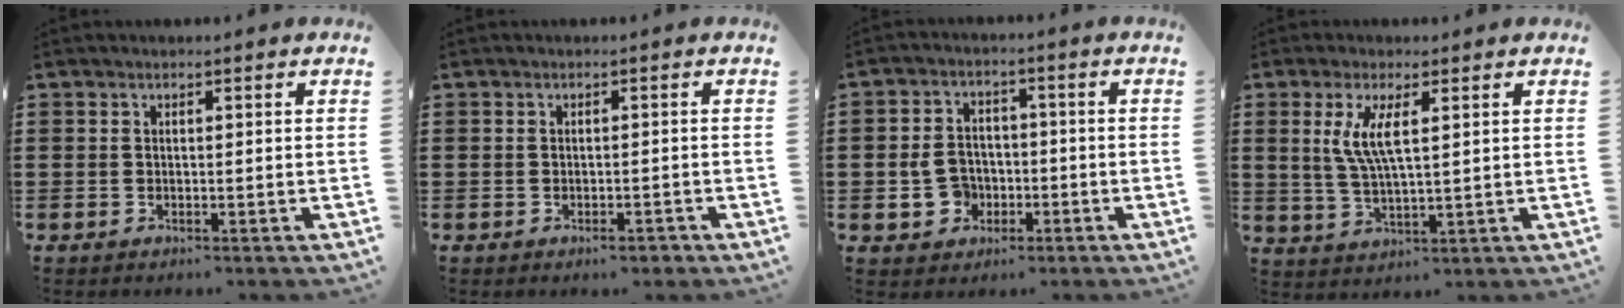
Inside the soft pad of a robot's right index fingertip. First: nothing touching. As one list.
[{"total": 1.3, "force": [-1.0, 0.3, 0.8], "torque": [-0.017, -0.003, -0.018]}, {"total": 5.5, "force": [-1.2, 4.7, 2.6], "torque": [-0.073, 0.006, -0.027]}, {"total": 5.5, "force": [1.7, 1.0, 5.1], "torque": [-0.113, -0.002, 0.026]}]